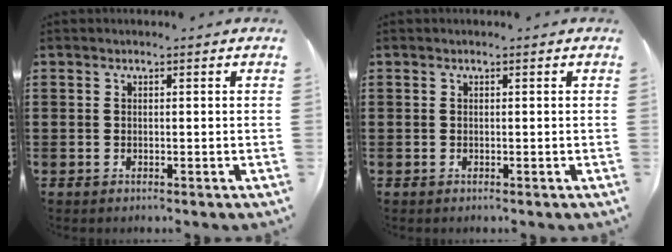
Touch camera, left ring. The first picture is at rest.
{"total": 0.0}